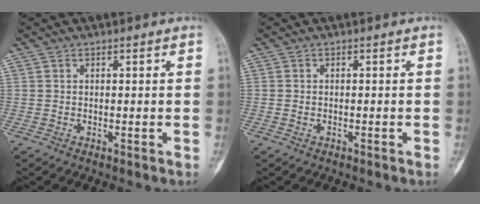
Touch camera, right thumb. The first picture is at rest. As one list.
[{"total": 0.6, "force": [-0.3, 0.3, 0.4], "torque": [-0.011, 0.006, -0.003]}]